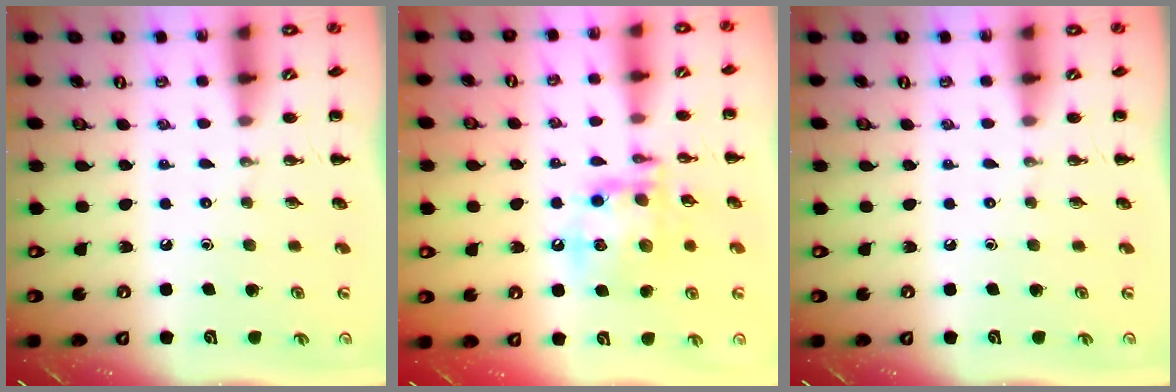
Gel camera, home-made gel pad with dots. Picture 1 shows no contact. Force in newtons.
{"total": 14.5, "press": 14.3, "slide": 2.3}
{"total": 0.0}